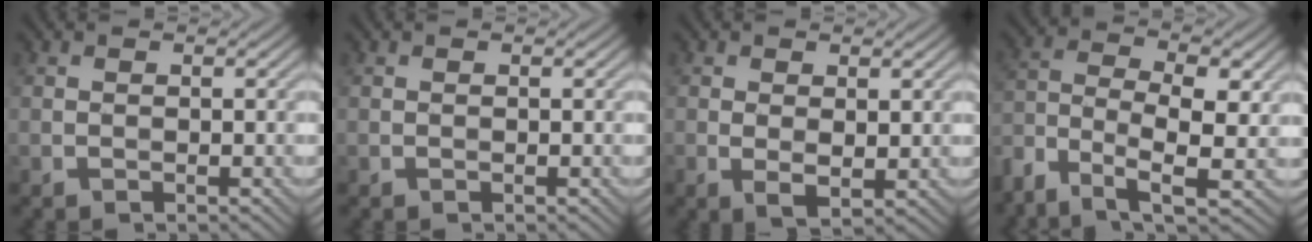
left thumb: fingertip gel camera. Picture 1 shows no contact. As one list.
[{"total": 0.0}, {"total": 2.8, "force": [0.3, 1.6, 2.4], "torque": [-0.047, -0.010, 0.011]}, {"total": 8.3, "force": [-3.9, 3.6, 6.4], "torque": [-0.131, -0.005, -0.082]}]